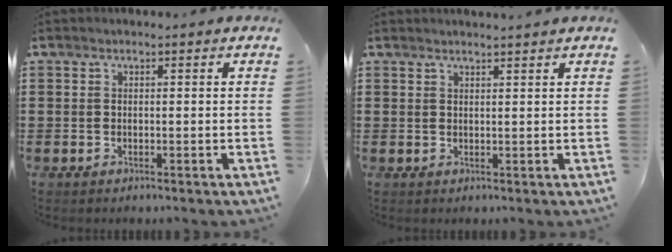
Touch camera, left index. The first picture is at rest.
{"total": 1.3, "force": [1.3, -0.2, 0.3], "torque": [-0.007, -0.002, 0.025]}